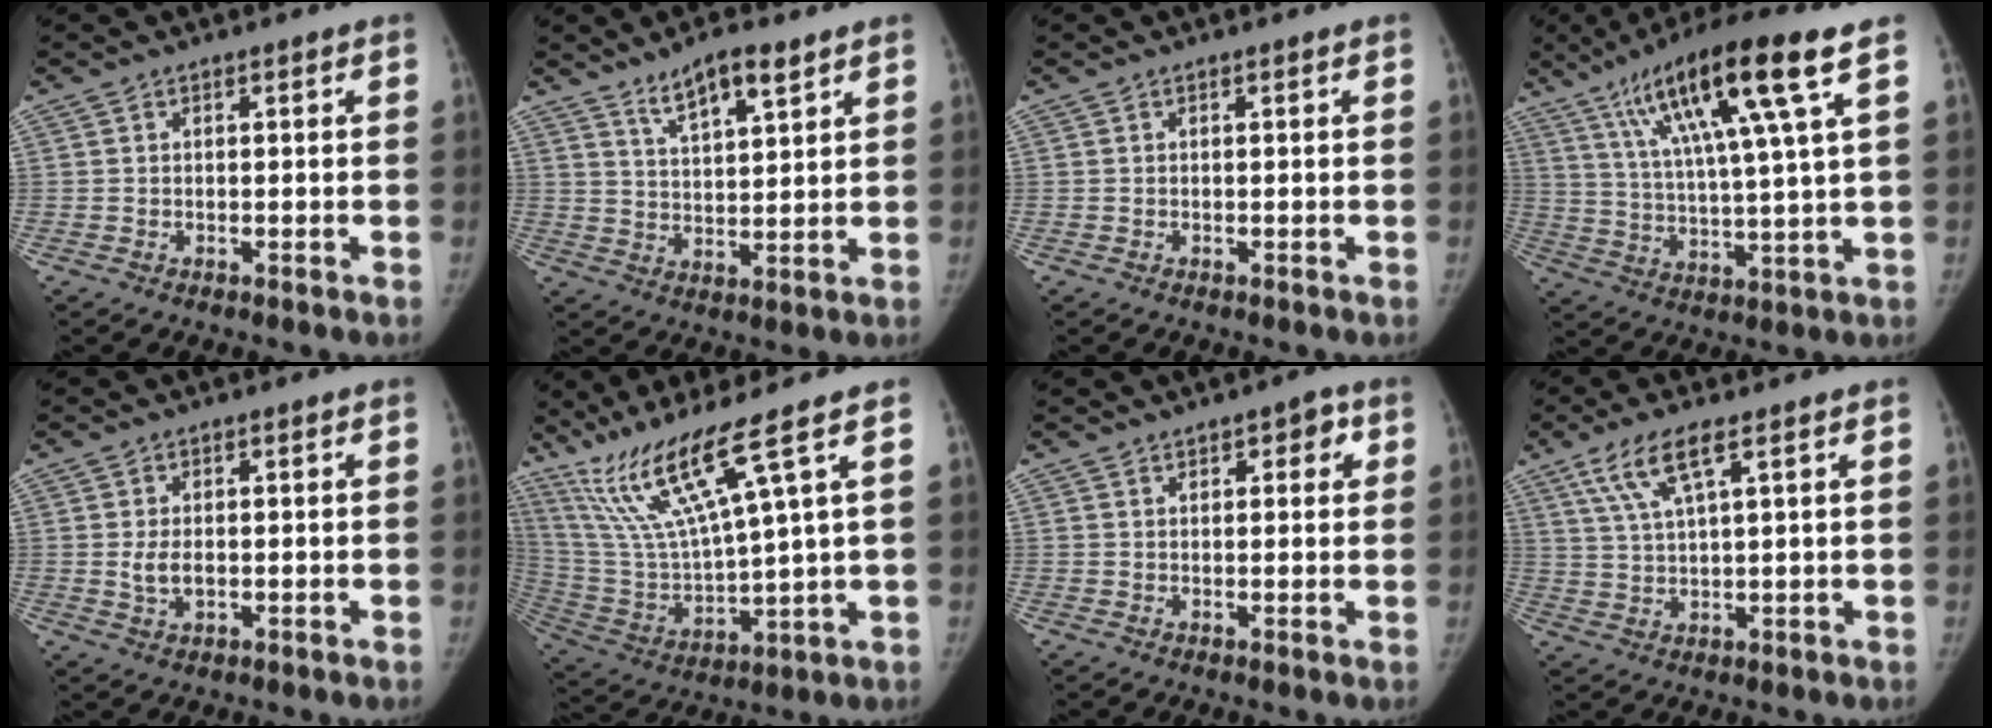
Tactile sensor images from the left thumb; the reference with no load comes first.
{"total": 8.1, "force": [5.6, 2.2, 5.4], "torque": [-0.082, -0.032, 0.100]}
{"total": 0.0}
{"total": 18.6, "force": [9.2, 1.4, 16.1], "torque": [-0.279, -0.019, 0.157]}
{"total": 3.5, "force": [-0.2, 2.0, 2.8], "torque": [-0.050, -0.001, -0.001]}
{"total": 15.6, "force": [8.9, 0.2, 12.8], "torque": [-0.260, -0.043, 0.182]}
{"total": 3.6, "force": [1.6, 1.9, 2.6], "torque": [-0.013, -0.001, 0.016]}
{"total": 7.7, "force": [4.0, 1.8, 6.4], "torque": [-0.141, -0.008, 0.084]}